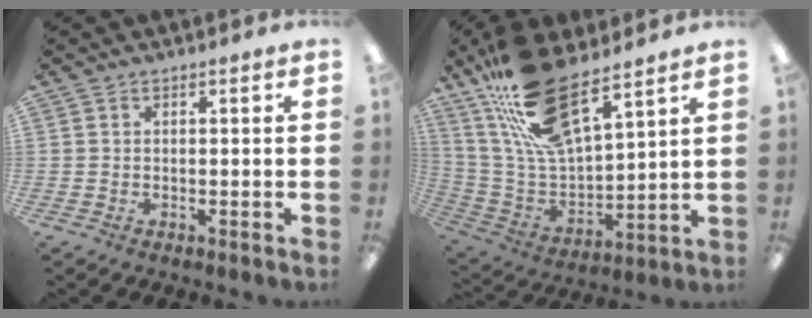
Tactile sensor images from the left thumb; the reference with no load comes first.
{"total": 20.1, "force": [14.5, 6.6, 12.2], "torque": [-0.253, -0.084, 0.260]}